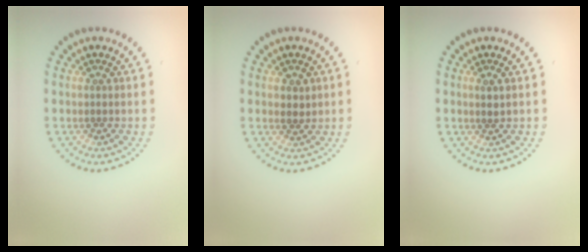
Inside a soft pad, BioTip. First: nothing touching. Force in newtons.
{"total": 0.8, "press": 0.8, "slide": 0.2}
{"total": 0.6, "press": 0.5, "slide": 0.3}